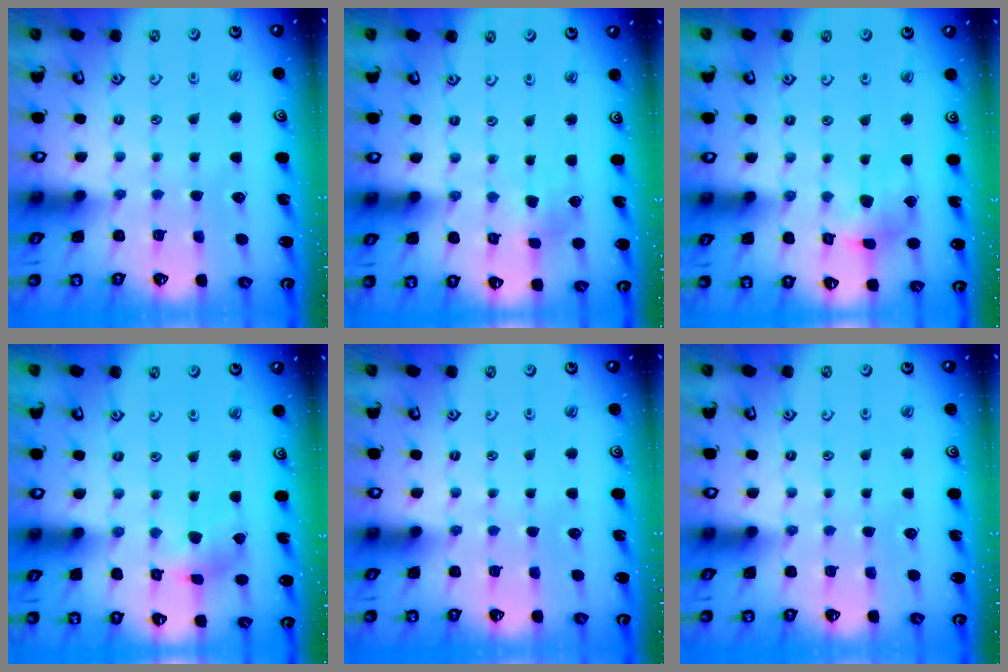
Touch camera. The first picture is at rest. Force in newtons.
{"total": 2.4, "press": 2.4, "slide": 0.2}
{"total": 8.7, "press": 8.6, "slide": 1.1}
{"total": 3.1, "press": 3.1, "slide": 0.4}
{"total": 0.0}
{"total": 0.0}